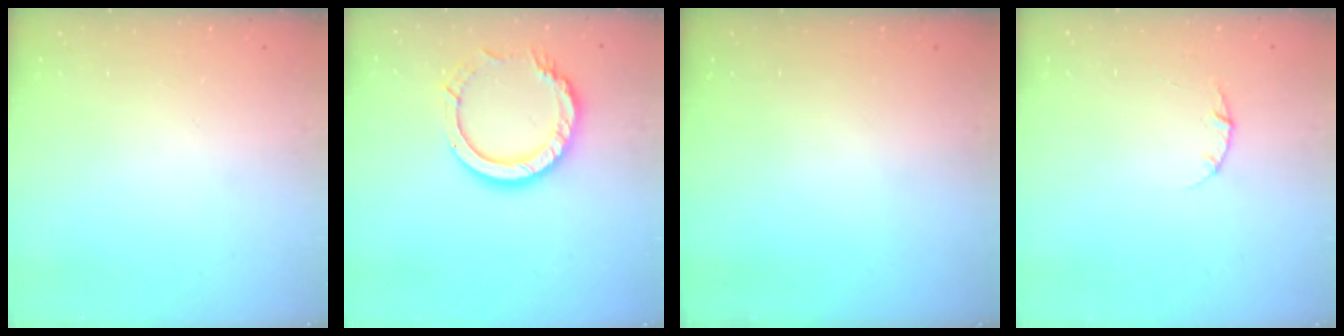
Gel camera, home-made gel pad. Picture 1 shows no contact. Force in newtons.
{"total": 12.3, "press": 12.2, "slide": 1.0}
{"total": 0.0}
{"total": 2.8, "press": 2.8, "slide": 0.4}